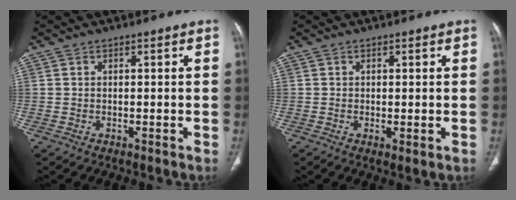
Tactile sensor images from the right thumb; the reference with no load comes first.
{"total": 1.5, "force": [-0.2, 0.5, 1.4], "torque": [-0.028, -0.008, -0.001]}